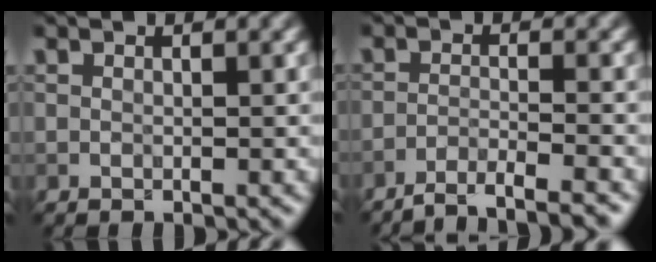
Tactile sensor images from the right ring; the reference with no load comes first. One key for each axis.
{"total": 4.1, "fx": -3.4, "fy": 0.5, "fz": 2.2, "tx": -0.035, "ty": 0.004, "tz": -0.066}